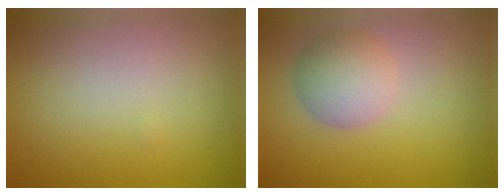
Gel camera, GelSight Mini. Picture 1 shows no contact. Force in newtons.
{"total": 3.9, "press": 3.8, "slide": 0.2}